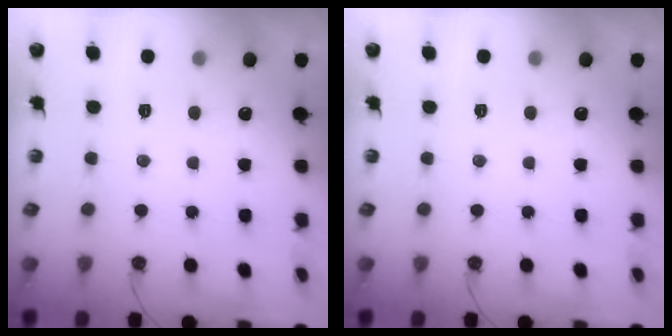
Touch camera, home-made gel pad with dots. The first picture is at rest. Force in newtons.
{"total": 0.0}